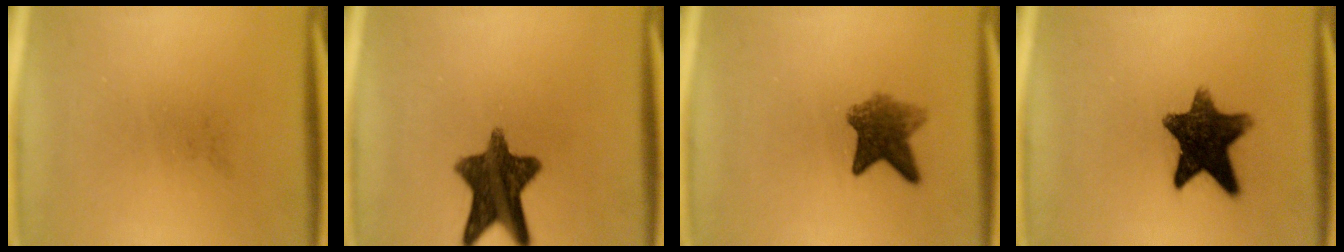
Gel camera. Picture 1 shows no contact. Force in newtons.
{"total": 11.5}
{"total": 5.7}
{"total": 11.8}